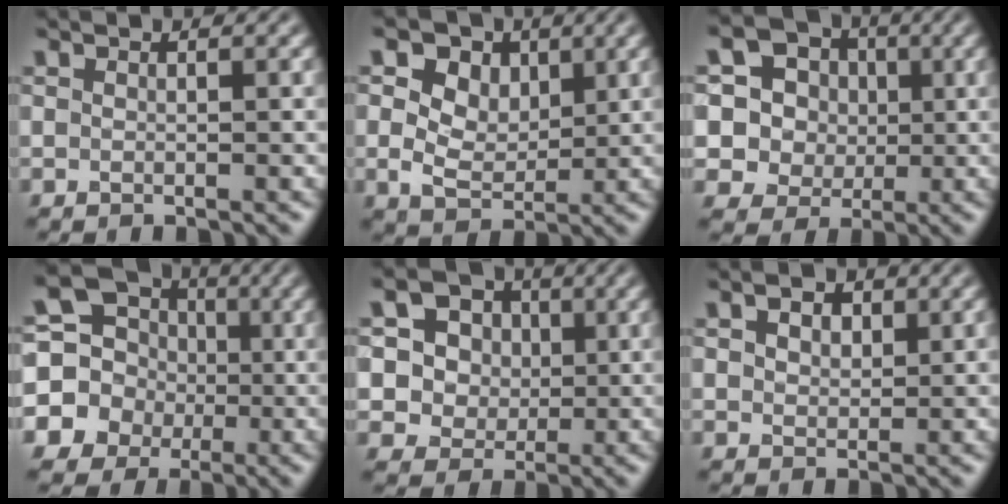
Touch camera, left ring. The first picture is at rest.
{"total": 8.2, "force": [3.4, 5.7, 4.9], "torque": [-0.089, 0.023, 0.028]}
{"total": 12.7, "force": [3.2, 11.3, 4.7], "torque": [-0.132, 0.047, 0.047]}
{"total": 12.7, "force": [-1.2, 12.1, 3.9], "torque": [-0.110, 0.003, -0.051]}
{"total": 7.7, "force": [2.4, 6.5, 3.3], "torque": [-0.064, 0.022, 0.025]}
{"total": 2.9, "force": [1.4, 1.9, 1.6], "torque": [-0.031, 0.006, 0.014]}